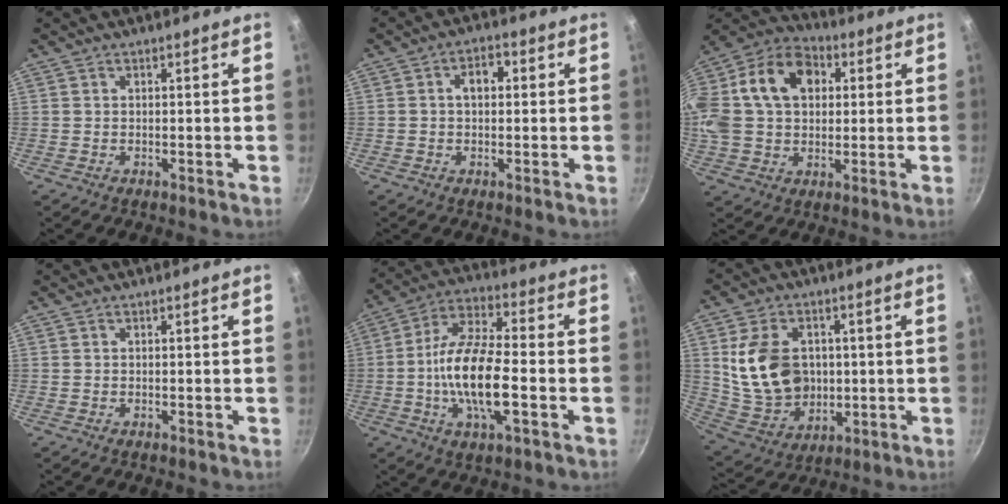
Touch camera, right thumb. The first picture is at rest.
{"total": 4.1, "force": [0.5, 2.8, 3.0], "torque": [-0.029, 0.013, 0.002]}
{"total": 26.0, "force": [5.8, 18.9, 16.9], "torque": [-0.362, 0.047, 0.089]}
{"total": 0.0}
{"total": 16.2, "force": [-3.1, 6.1, 14.7], "torque": [-0.270, 0.028, -0.069]}
{"total": 16.3, "force": [1.8, 12.4, 10.4], "torque": [-0.169, -0.007, 0.049]}